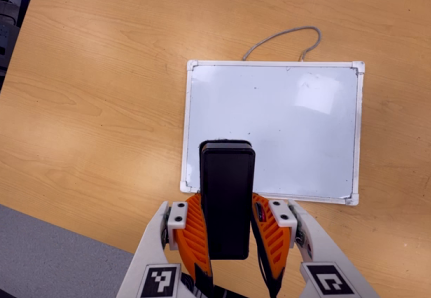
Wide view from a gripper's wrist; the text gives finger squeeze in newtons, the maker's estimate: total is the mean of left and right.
{"total": 8.0, "left": 6.5, "right": 9.6}